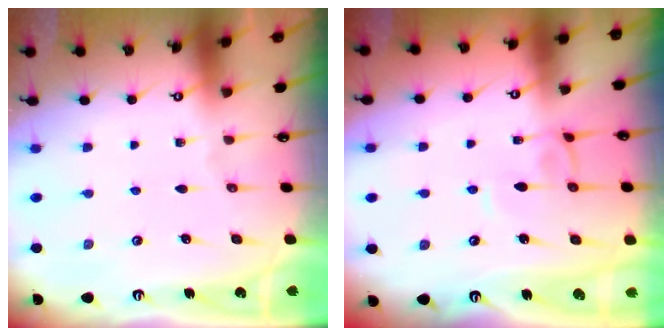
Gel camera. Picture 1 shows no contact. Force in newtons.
{"total": 2.6, "press": 2.6, "slide": 0.2}